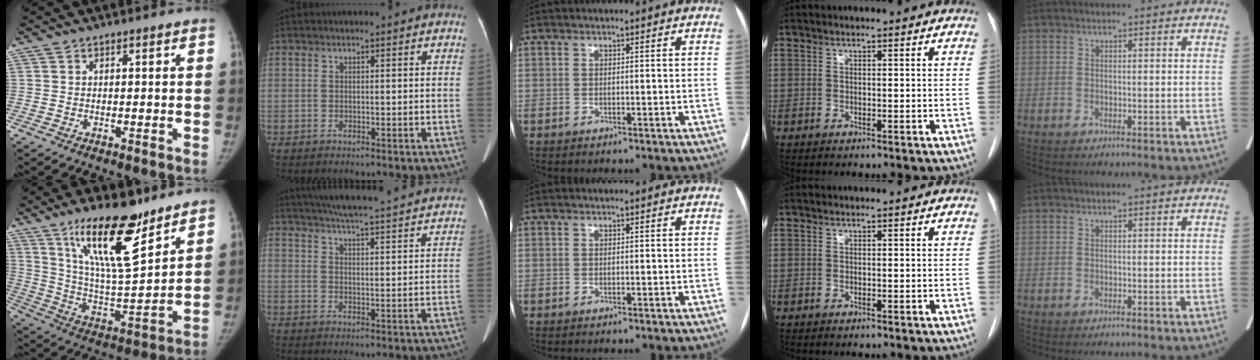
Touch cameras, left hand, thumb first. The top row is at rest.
{"thumb": {"total": 18.9, "force": [12.5, 5.1, 13.3], "torque": [-0.197, -0.078, 0.227]}, "index": {"total": 24.9, "force": [23.0, 1.6, 9.4], "torque": [-0.152, -0.011, 0.288]}}